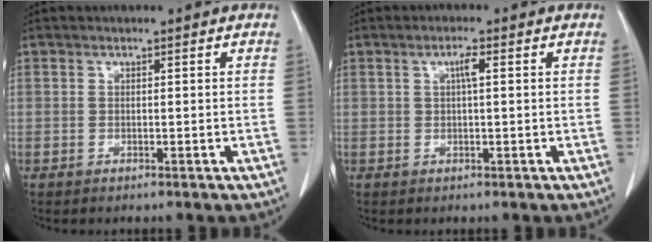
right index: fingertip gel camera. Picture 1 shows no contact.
{"total": 1.9, "force": [0.6, 0.1, 1.8], "torque": [-0.036, 0.002, 0.010]}